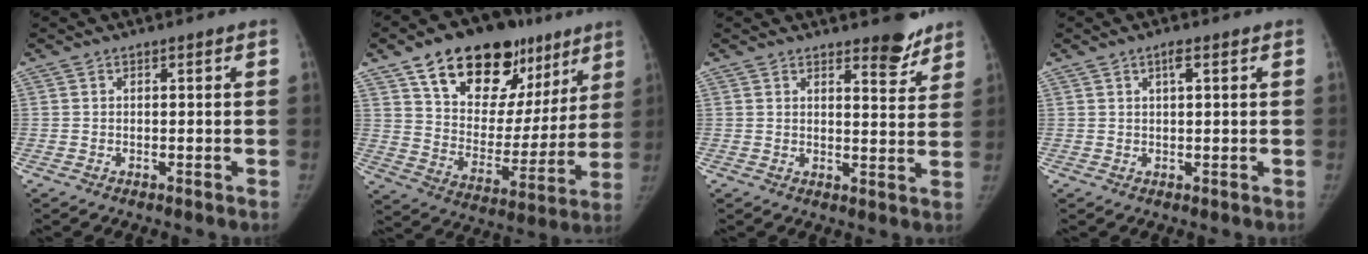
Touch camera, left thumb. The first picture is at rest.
{"total": 26.0, "force": [15.1, 15.1, 14.9], "torque": [-0.181, -0.025, 0.244]}
{"total": 6.1, "force": [4.9, 2.0, 3.0], "torque": [-0.012, -0.036, 0.065]}
{"total": 2.0, "force": [0.9, 0.7, 1.6], "torque": [-0.024, 0.002, 0.015]}